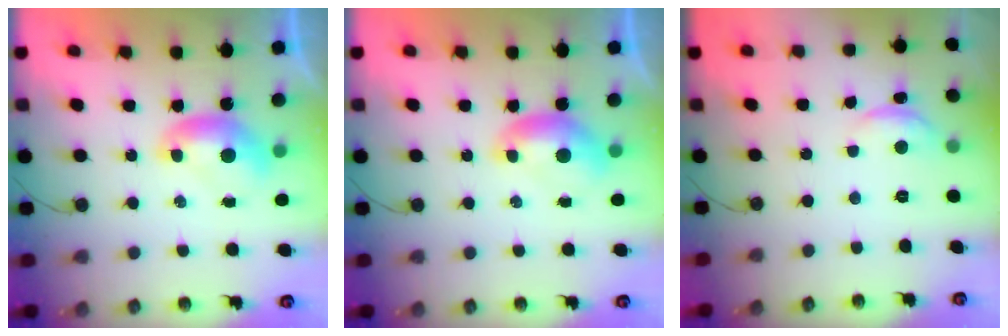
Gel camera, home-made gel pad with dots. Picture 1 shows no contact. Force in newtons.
{"total": 0.0}
{"total": 1.5, "press": 1.3, "slide": 0.7}